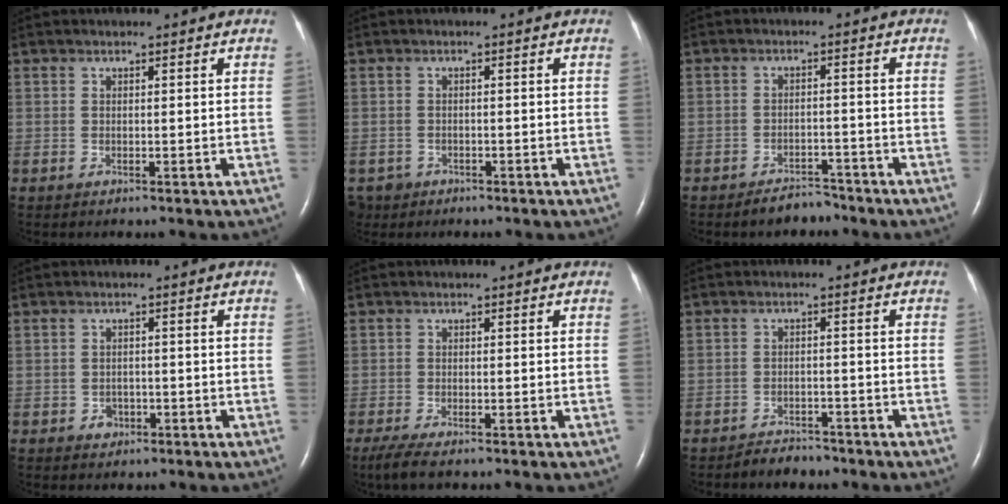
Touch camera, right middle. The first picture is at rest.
{"total": 3.4, "force": [-2.2, 2.6, 0.1], "torque": [-0.003, 0.002, -0.036]}
{"total": 3.3, "force": [-3.0, 1.1, 0.5], "torque": [-0.013, 0.000, -0.047]}
{"total": 1.8, "force": [-0.9, 1.5, 0.5], "torque": [-0.008, 0.006, -0.011]}
{"total": 3.6, "force": [-2.6, 0.5, 2.4], "torque": [-0.052, -0.012, -0.046]}
{"total": 2.9, "force": [-2.7, 1.1, 0.1], "torque": [-0.012, -0.001, -0.041]}